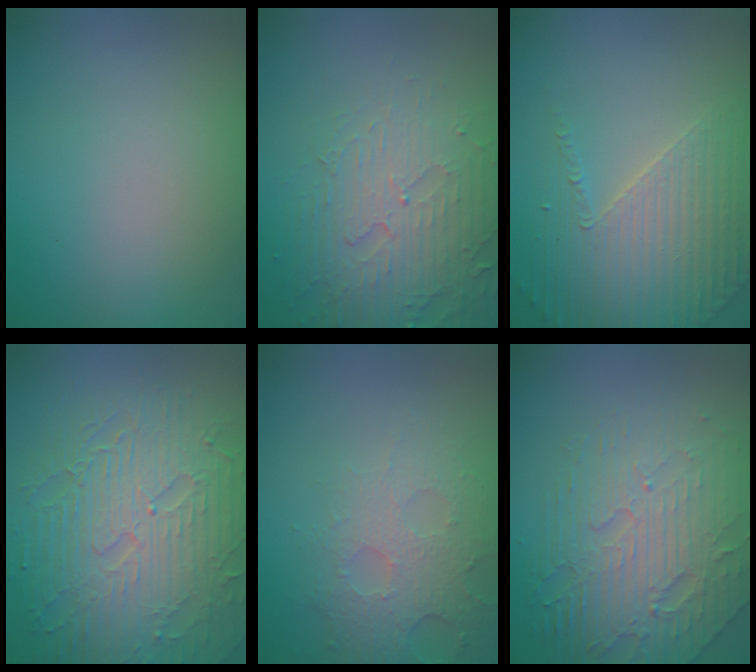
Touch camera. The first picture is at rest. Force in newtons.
{"total": 4.2, "press": 4.2, "slide": 0.6}
{"total": 3.7, "press": 3.7, "slide": 0.7}
{"total": 9.5, "press": 6.4, "slide": 7.0}
{"total": 3.7, "press": 3.4, "slide": 1.5}
{"total": 6.8, "press": 4.9, "slide": 4.8}